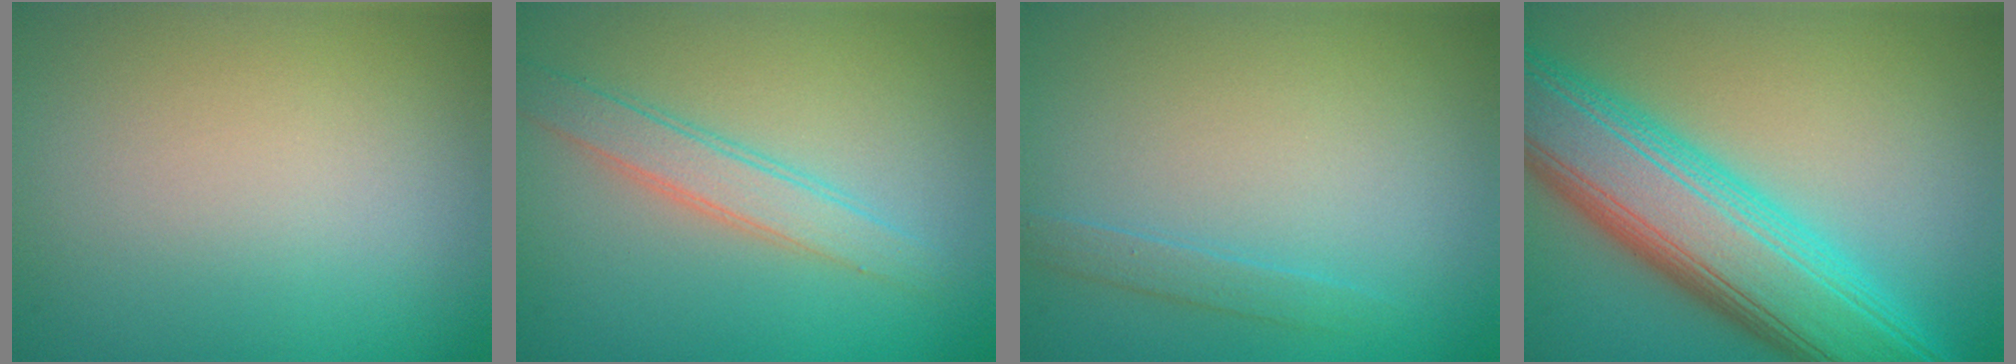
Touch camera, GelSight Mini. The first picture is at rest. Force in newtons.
{"total": 2.7, "press": 2.7, "slide": 0.1}
{"total": 1.1, "press": 1.1, "slide": 0.1}
{"total": 11.1, "press": 11.1, "slide": 0.3}